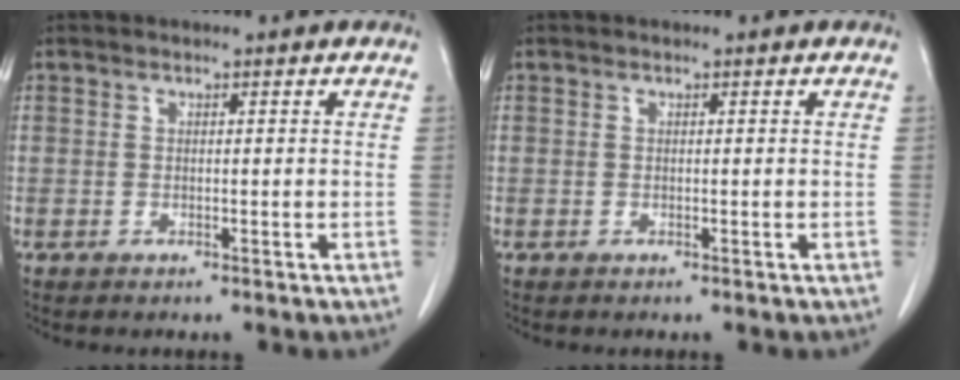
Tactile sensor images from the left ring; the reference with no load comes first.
{"total": 0.0}